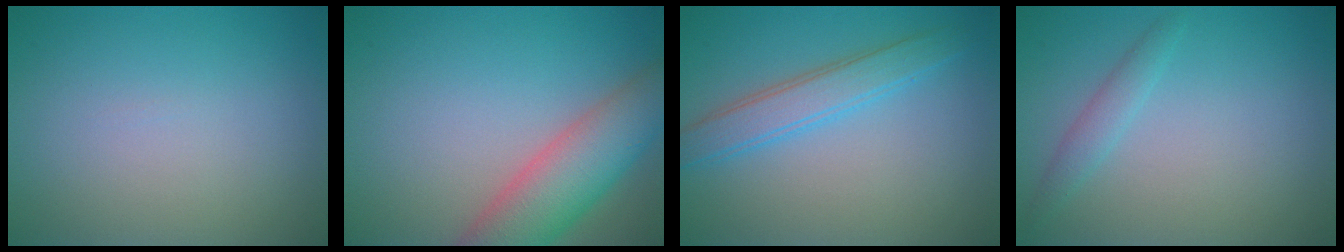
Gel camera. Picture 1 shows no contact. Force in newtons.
{"total": 7.0, "press": 7.0, "slide": 0.2}
{"total": 3.3, "press": 3.3, "slide": 0.1}
{"total": 1.5, "press": 1.5, "slide": 0.0}